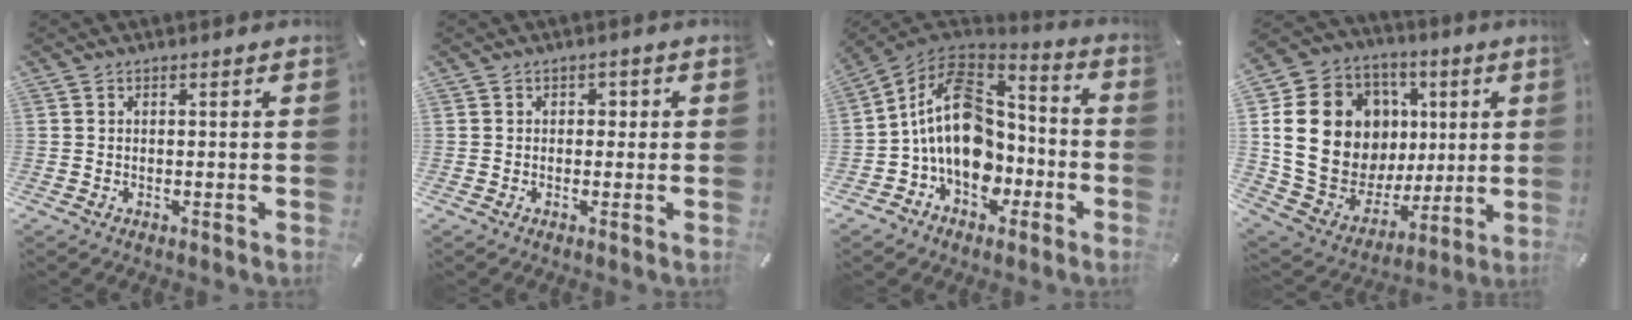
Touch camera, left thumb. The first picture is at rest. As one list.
[{"total": 1.8, "force": [-0.2, 1.6, 0.7], "torque": [-0.008, 0.005, -0.009]}, {"total": 18.0, "force": [-1.8, 14.0, 11.2], "torque": [-0.202, 0.008, -0.027]}, {"total": 23.5, "force": [5.3, 19.1, 12.6], "torque": [-0.245, -0.033, 0.129]}]